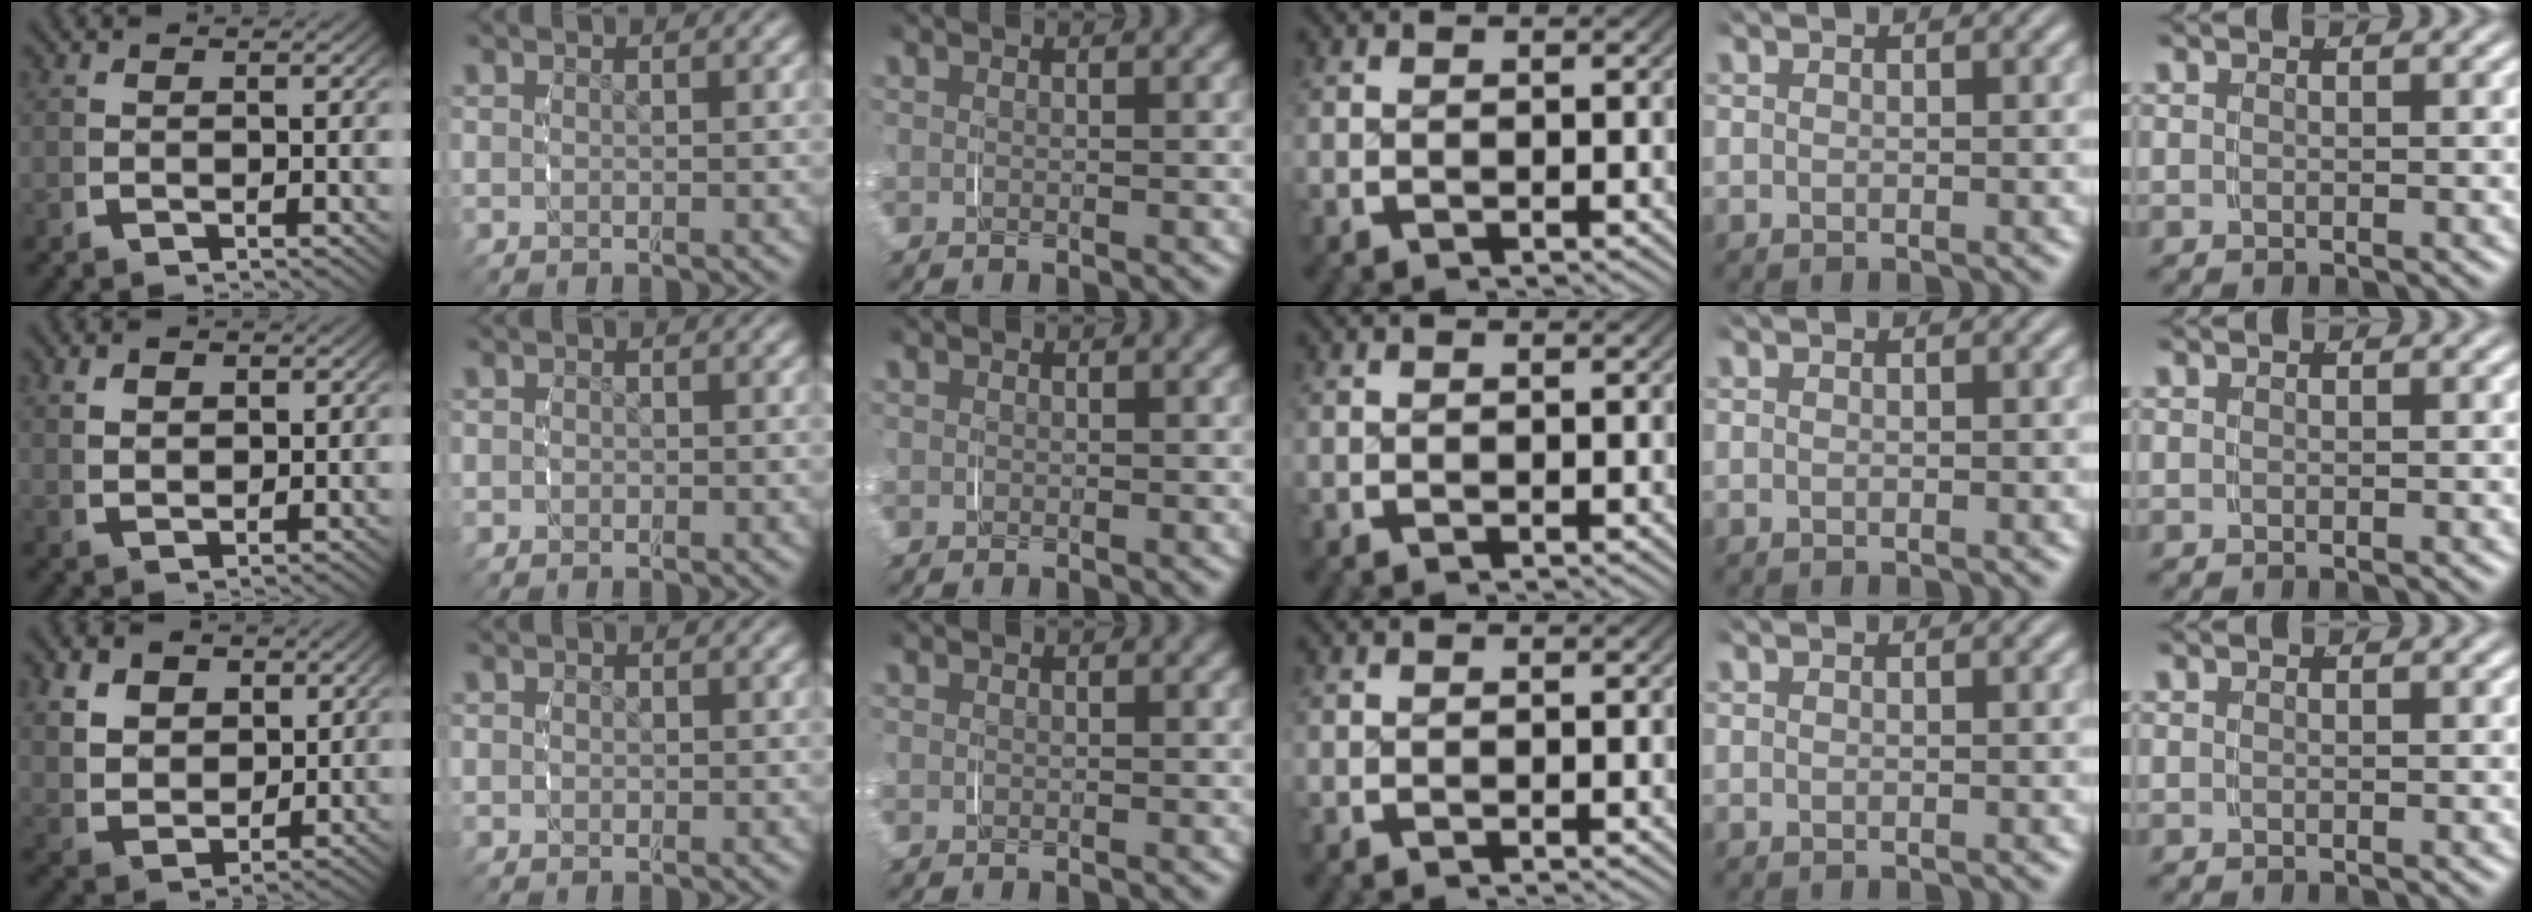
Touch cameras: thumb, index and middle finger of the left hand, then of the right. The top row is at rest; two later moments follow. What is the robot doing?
{"motion": "grasp_and_lifting", "object": "scarf"}